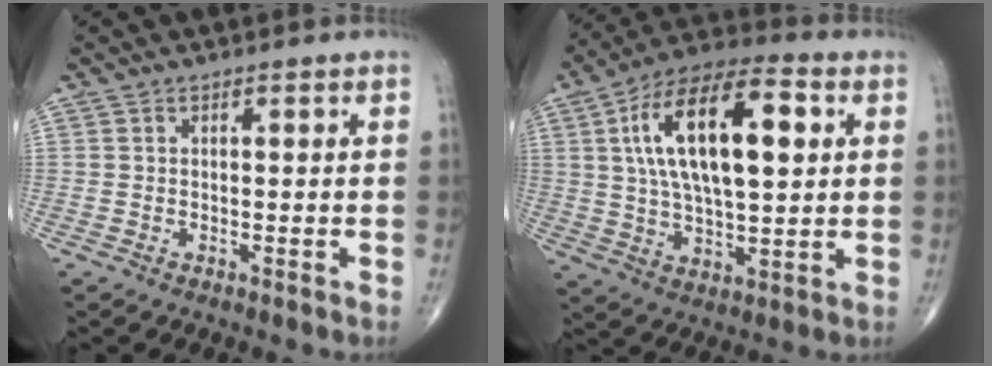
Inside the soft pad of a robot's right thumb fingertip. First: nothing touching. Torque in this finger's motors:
{"motor_torque": [-0.28, 1.57, 0.42, 0.03, 0.54]}